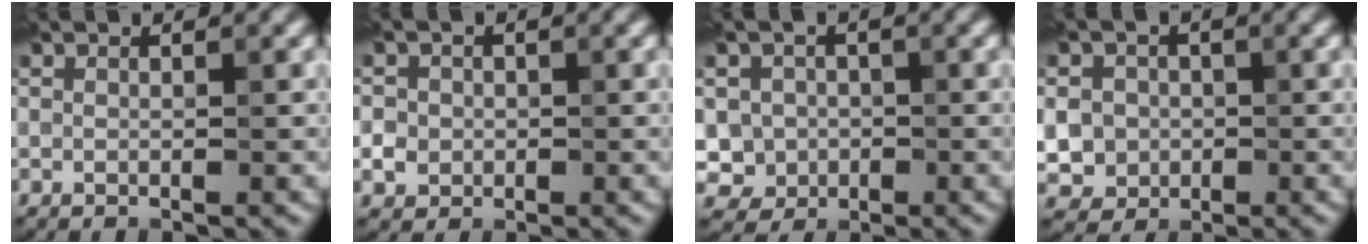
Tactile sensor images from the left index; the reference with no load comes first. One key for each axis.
{"total": 2.5, "fx": 0.0, "fy": 2.4, "fz": 0.7, "tx": 0.003, "ty": 0.005, "tz": -0.006}
{"total": 3.7, "fx": -0.5, "fy": 3.5, "fz": 0.9, "tx": 0.004, "ty": 0.006, "tz": -0.022}
{"total": 5.9, "fx": -0.3, "fy": 5.6, "fz": 1.8, "tx": -0.033, "ty": 0.011, "tz": -0.019}